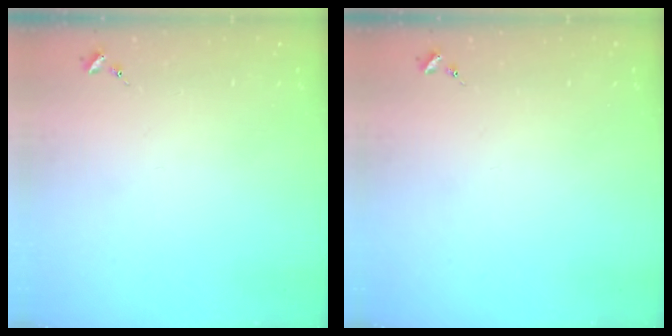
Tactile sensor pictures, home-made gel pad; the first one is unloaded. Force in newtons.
{"total": 0.0}